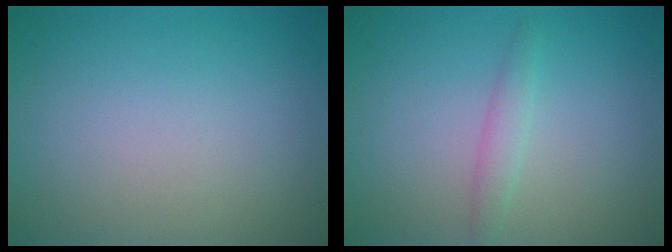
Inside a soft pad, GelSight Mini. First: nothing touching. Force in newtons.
{"total": 1.5, "press": 1.5, "slide": 0.0}